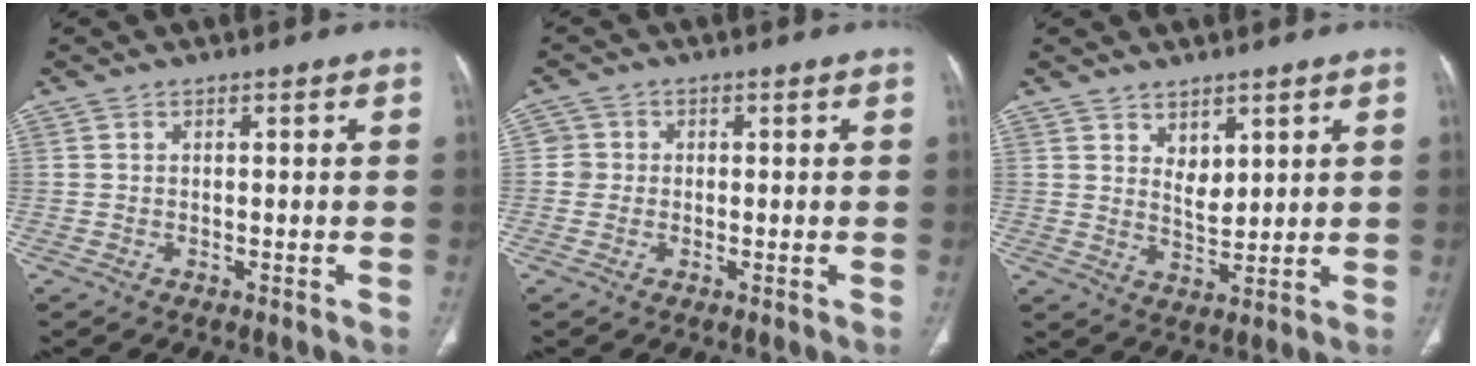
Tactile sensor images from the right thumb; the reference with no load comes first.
{"total": 2.2, "force": [0.1, 2.2, 0.1], "torque": [0.015, 0.007, -0.003]}
{"total": 4.7, "force": [2.6, 2.7, 2.9], "torque": [-0.033, -0.026, 0.054]}